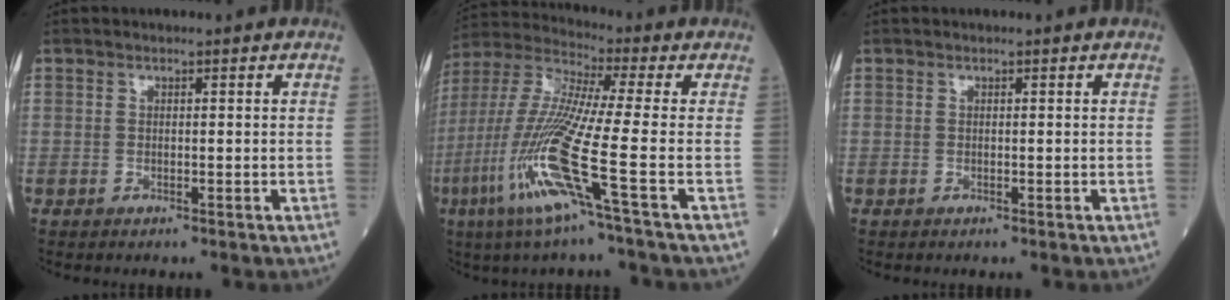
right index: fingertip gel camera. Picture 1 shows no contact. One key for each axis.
{"total": 15.3, "fx": -5.9, "fy": -1.2, "fz": 14.1, "tx": -0.307, "ty": -0.025, "tz": -0.125}
{"total": 0.0}